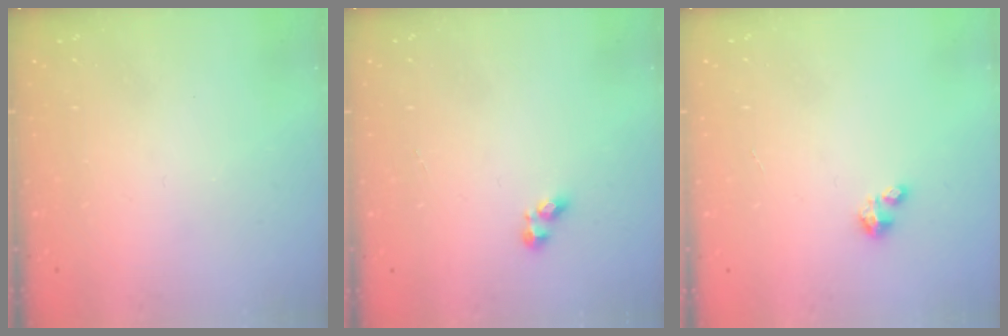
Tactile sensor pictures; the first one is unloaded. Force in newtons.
{"total": 3.0, "press": 2.9, "slide": 0.6}
{"total": 0.9, "press": 0.9, "slide": 0.2}